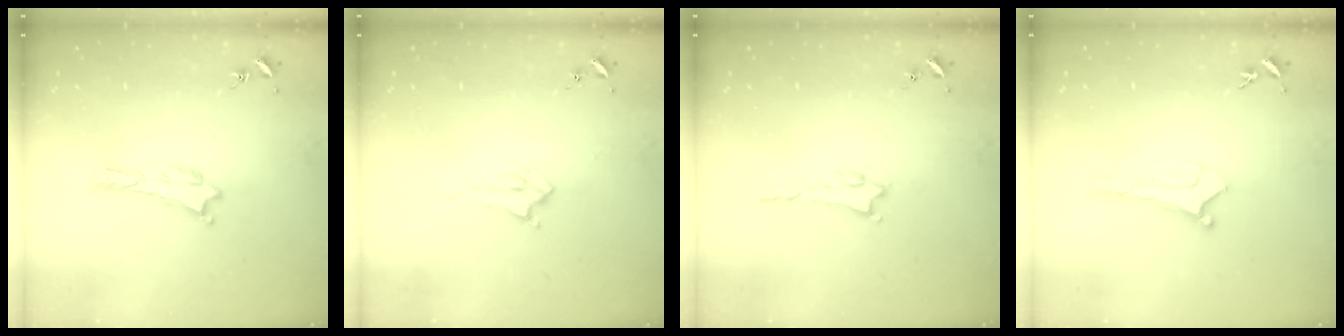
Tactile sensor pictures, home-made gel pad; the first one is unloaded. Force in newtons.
{"total": 1.7, "press": 1.7, "slide": 0.3}
{"total": 0.5, "press": 0.5, "slide": 0.1}
{"total": 0.0}